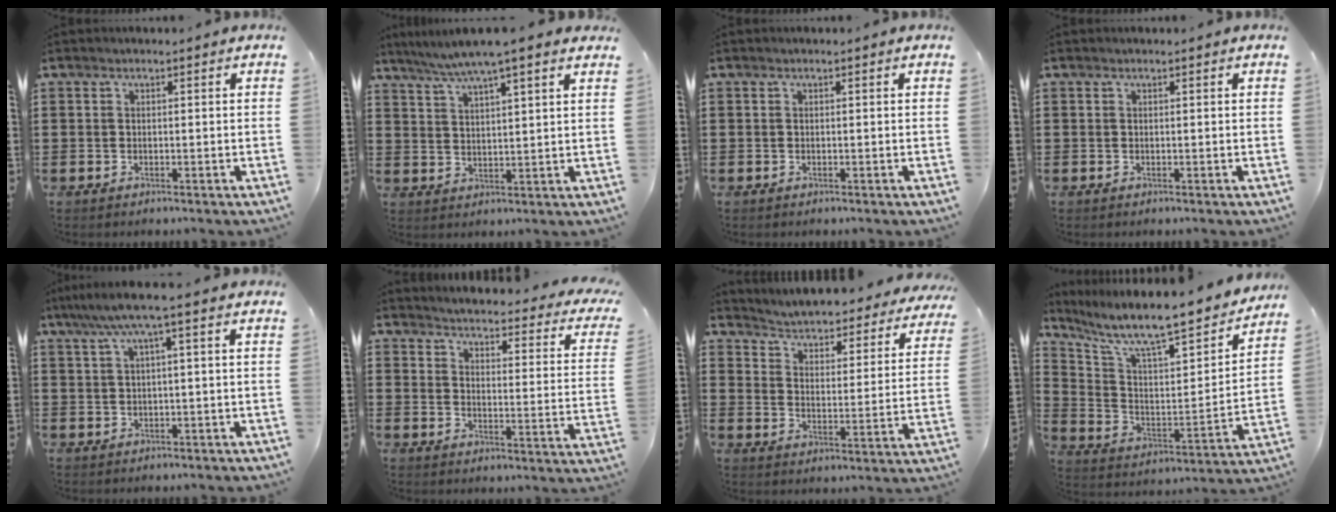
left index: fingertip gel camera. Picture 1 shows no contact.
{"total": 6.0, "force": [4.9, 0.0, 3.5], "torque": [-0.081, -0.016, 0.084]}
{"total": 0.0}
{"total": 0.0}
{"total": 4.7, "force": [1.5, -0.1, 4.5], "torque": [-0.088, 0.002, 0.022]}
{"total": 2.8, "force": [2.8, -0.4, 0.5], "torque": [-0.031, -0.031, 0.038]}
{"total": 3.5, "force": [3.5, -0.2, 0.2], "torque": [-0.025, -0.038, 0.051]}
{"total": 9.0, "force": [8.0, 1.1, 4.1], "torque": [-0.100, -0.072, 0.127]}